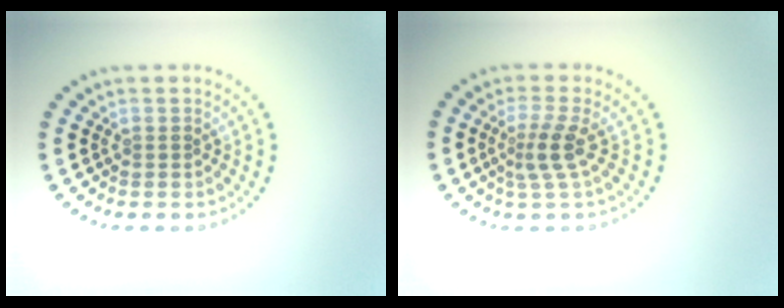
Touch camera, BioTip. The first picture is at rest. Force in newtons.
{"total": 2.5, "press": 1.8, "slide": 1.8}